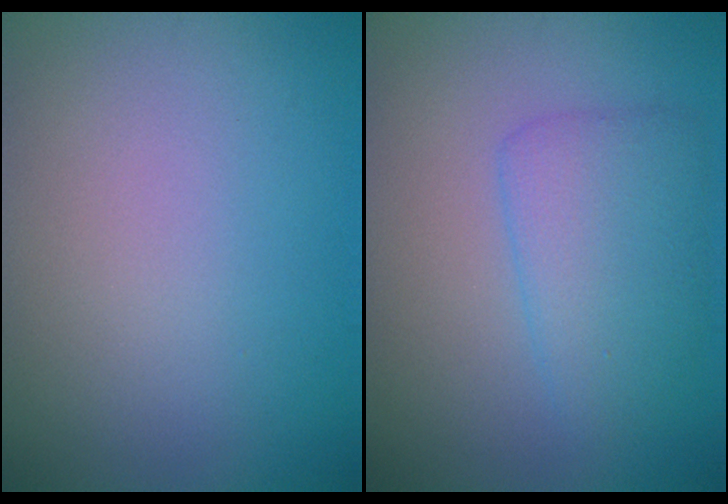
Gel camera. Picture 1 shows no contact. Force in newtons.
{"total": 3.7, "press": 3.7, "slide": 0.2}